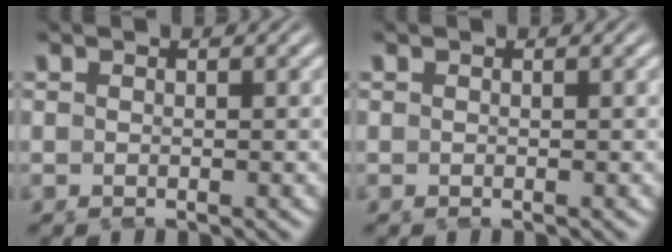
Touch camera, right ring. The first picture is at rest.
{"total": 0.0}